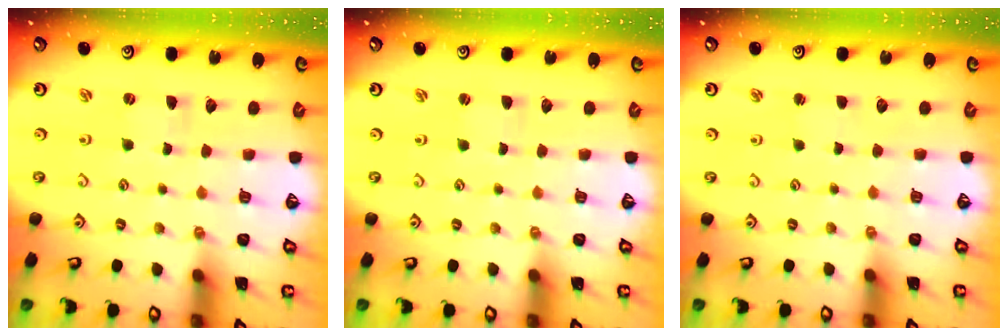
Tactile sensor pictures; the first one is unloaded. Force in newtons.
{"total": 0.0}
{"total": 1.0, "press": 1.0, "slide": 0.1}